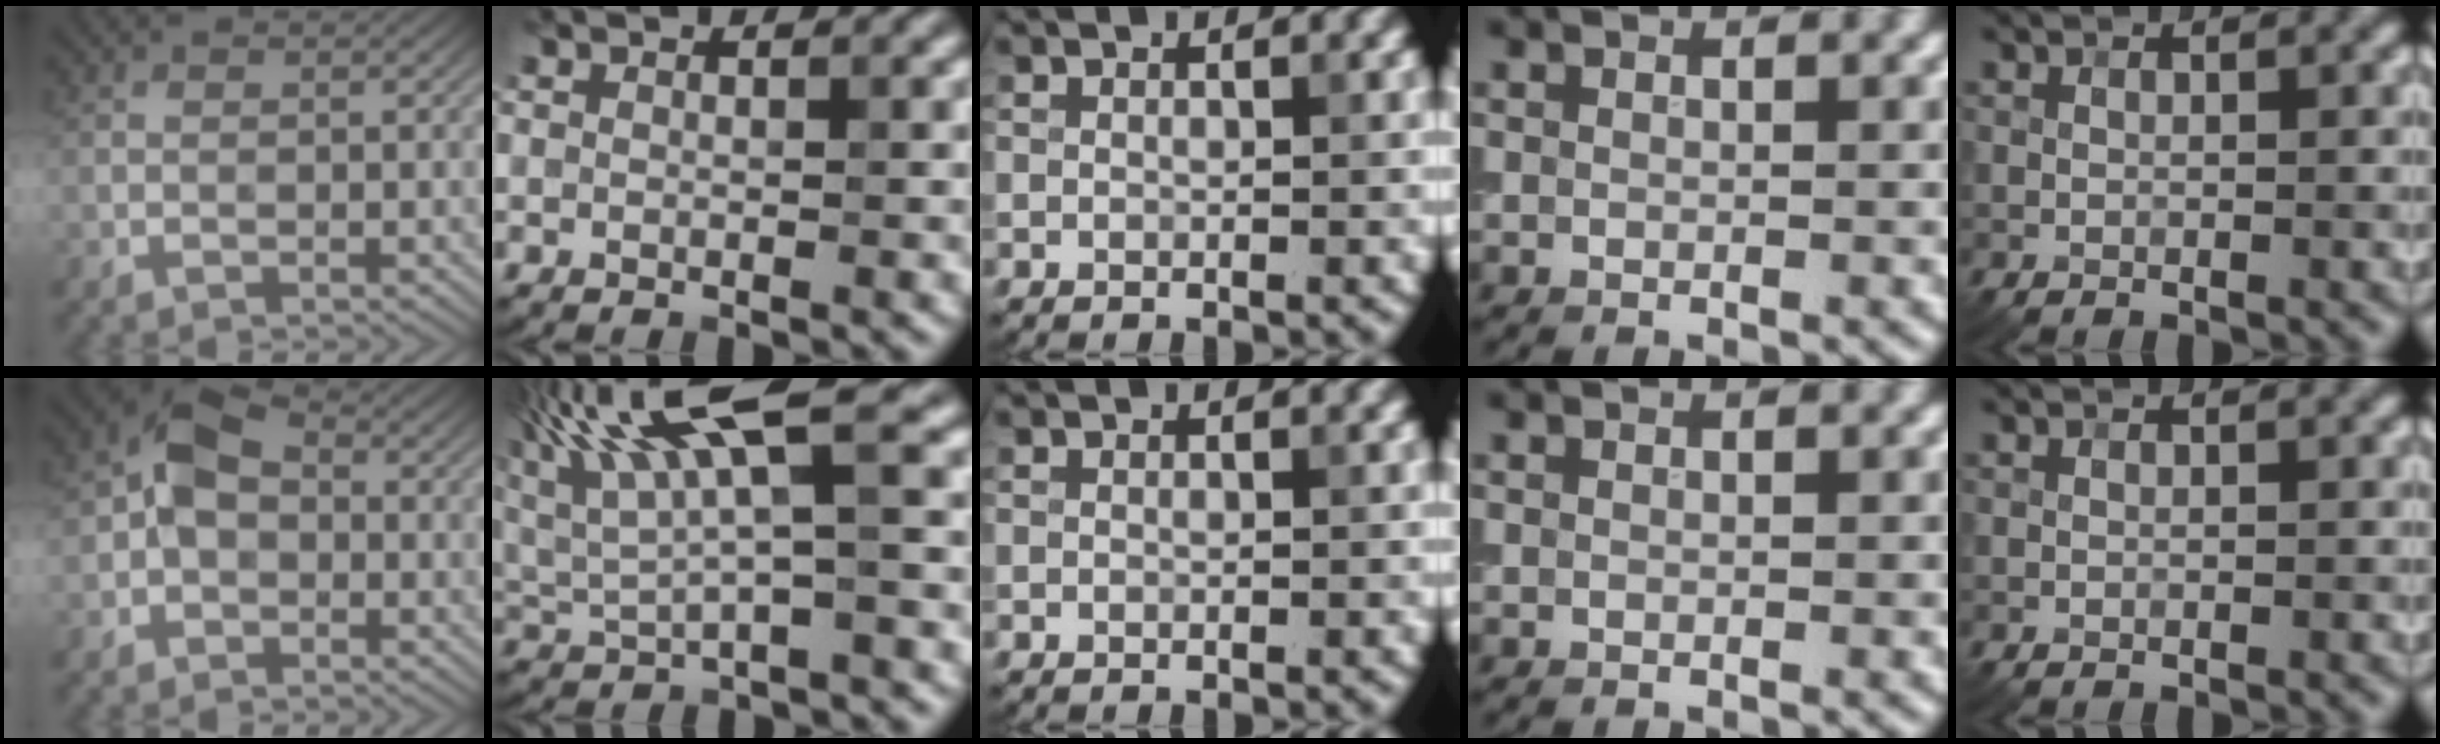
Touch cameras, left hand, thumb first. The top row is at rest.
{"thumb": {"total": 6.2, "force": [-0.2, 4.3, 4.5], "torque": [-0.083, 0.015, -0.019]}, "index": {"total": 8.9, "force": [3.8, 2.1, 7.8], "torque": [-0.162, 0.016, 0.072]}}